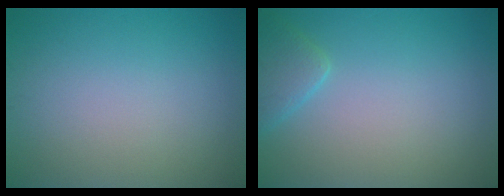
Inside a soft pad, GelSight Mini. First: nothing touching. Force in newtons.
{"total": 2.2, "press": 2.2, "slide": 0.1}